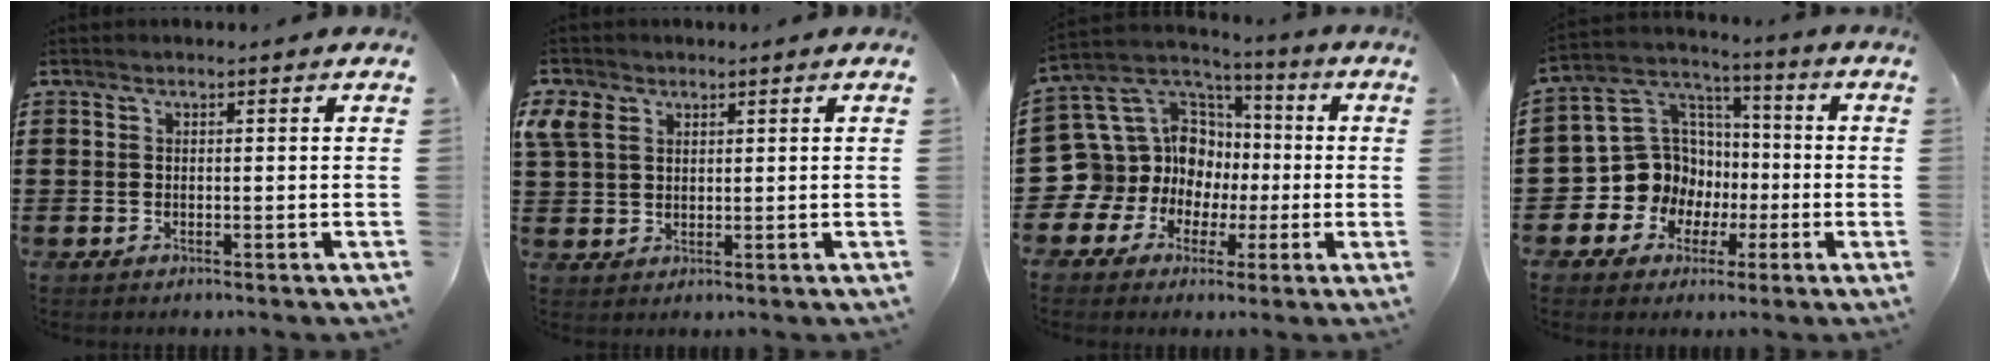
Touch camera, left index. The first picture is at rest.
{"total": 4.1, "force": [2.0, 3.1, 1.7], "torque": [-0.048, 0.012, 0.037]}
{"total": 13.5, "force": [-0.7, 12.9, 3.8], "torque": [-0.140, -0.025, 0.013]}
{"total": 11.1, "force": [-1.6, 10.6, 2.7], "torque": [-0.104, -0.005, -0.020]}